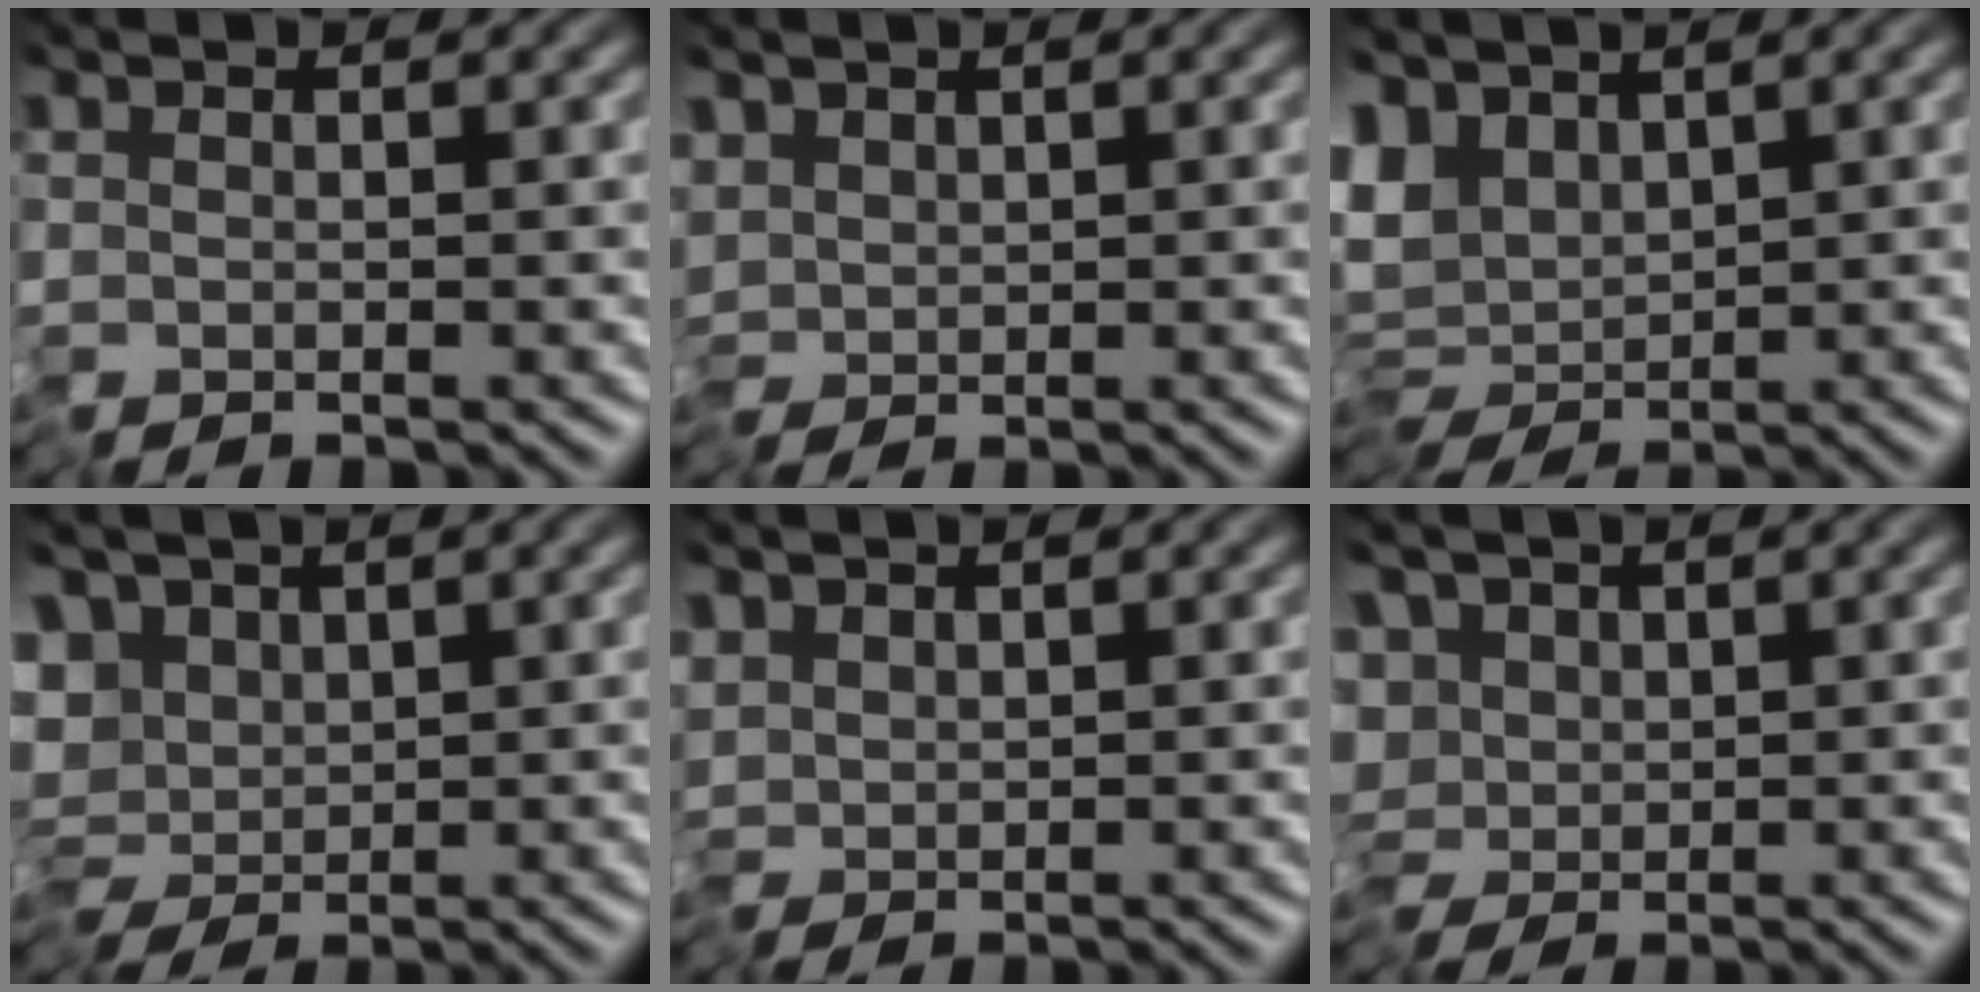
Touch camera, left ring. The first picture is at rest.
{"total": 1.4, "force": [-0.1, 0.7, 1.3], "torque": [-0.021, 0.007, -0.009]}
{"total": 6.2, "force": [1.8, 3.9, 4.5], "torque": [-0.065, 0.005, 0.037]}
{"total": 5.8, "force": [0.1, 4.2, 3.9], "torque": [-0.044, 0.003, -0.002]}
{"total": 0.9, "force": [0.1, 0.4, 0.8], "torque": [-0.013, 0.003, -0.002]}
{"total": 5.2, "force": [-0.5, 3.9, 3.4], "torque": [-0.035, 0.013, -0.029]}